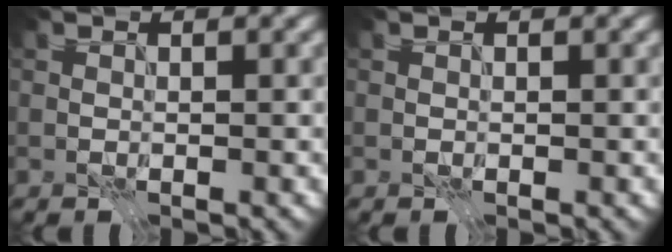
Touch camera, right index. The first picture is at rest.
{"total": 0.0}